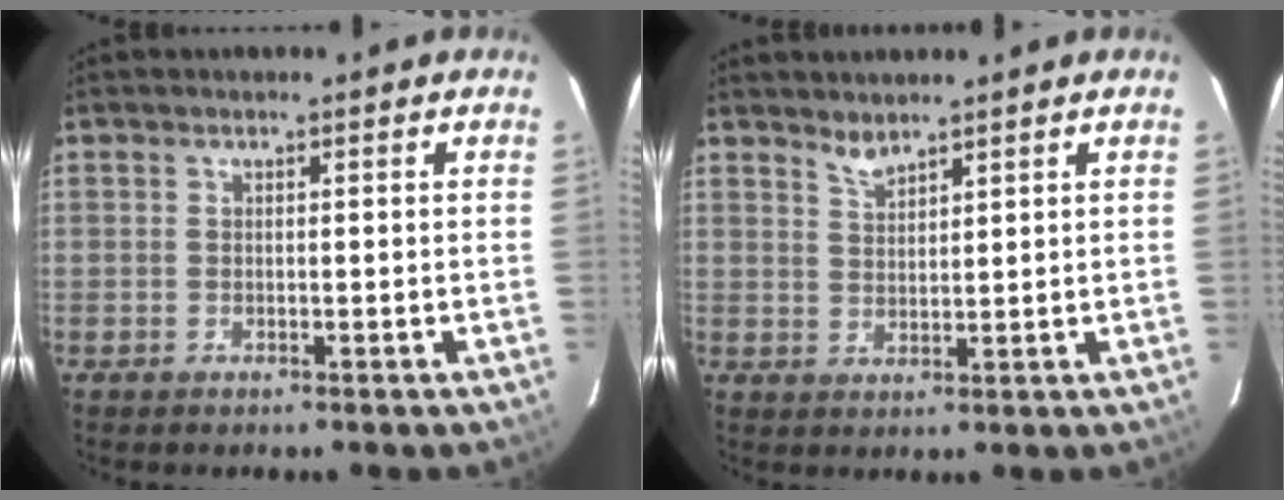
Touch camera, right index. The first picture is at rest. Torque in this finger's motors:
{"motor_torque": [0.07, 0.07, 0.00, 0.01]}